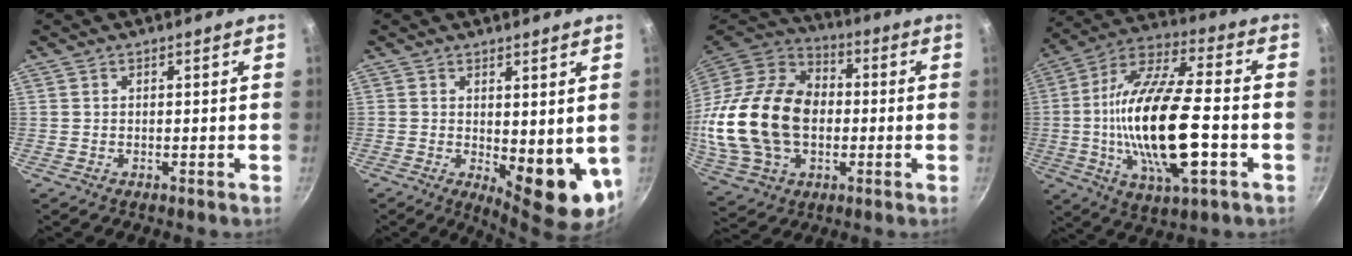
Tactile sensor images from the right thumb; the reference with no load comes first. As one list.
[{"total": 10.6, "force": [0.1, 4.6, 9.5], "torque": [-0.103, -0.018, 0.015]}, {"total": 26.0, "force": [-1.4, 18.0, 18.6], "torque": [-0.348, 0.028, -0.018]}, {"total": 23.3, "force": [-3.7, 8.3, 21.5], "torque": [-0.404, 0.017, -0.075]}]